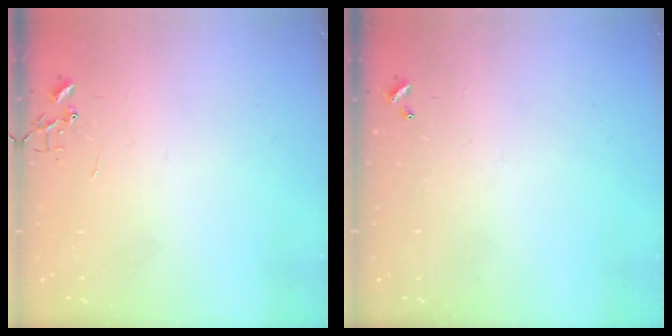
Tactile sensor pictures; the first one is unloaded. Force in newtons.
{"total": 0.0}